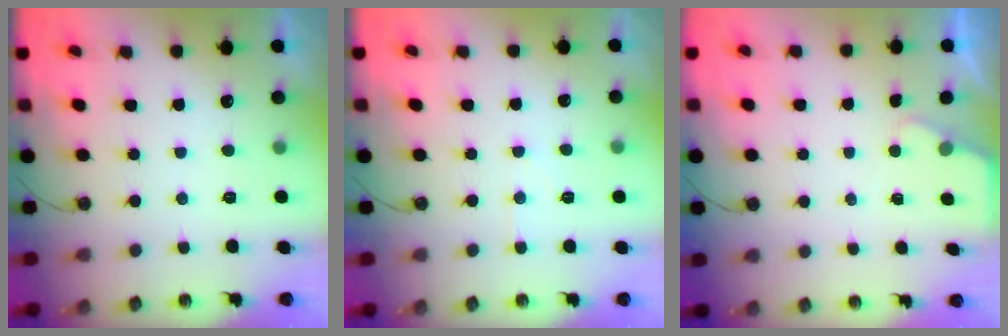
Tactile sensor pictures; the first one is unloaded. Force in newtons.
{"total": 4.4, "press": 4.3, "slide": 0.5}
{"total": 1.5, "press": 1.5, "slide": 0.3}